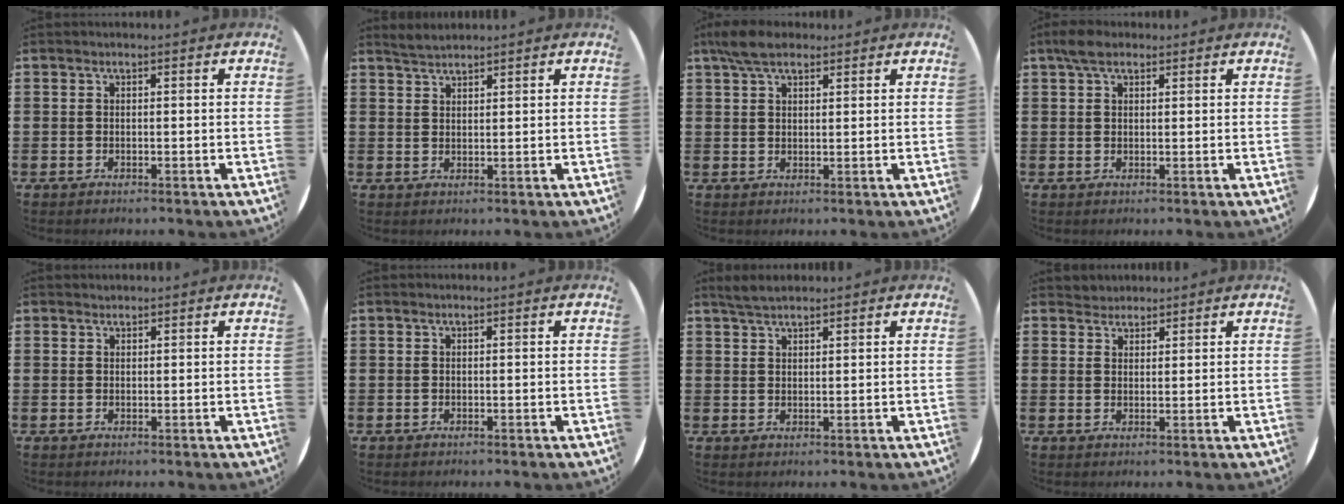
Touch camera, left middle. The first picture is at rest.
{"total": 2.0, "force": [2.0, 0.3, 0.3], "torque": [-0.009, 0.004, 0.039]}
{"total": 4.8, "force": [3.6, 2.0, 2.4], "torque": [-0.056, 0.005, 0.069]}
{"total": 2.9, "force": [2.1, 1.4, 1.5], "torque": [-0.026, 0.006, 0.036]}
{"total": 0.5, "force": [0.5, 0.1, -0.2], "torque": [0.004, 0.004, 0.009]}
{"total": 0.0}
{"total": 2.6, "force": [2.4, 0.7, 1.0], "torque": [-0.024, 0.006, 0.044]}
{"total": 1.9, "force": [1.8, 0.6, -0.3], "torque": [0.003, 0.004, 0.037]}